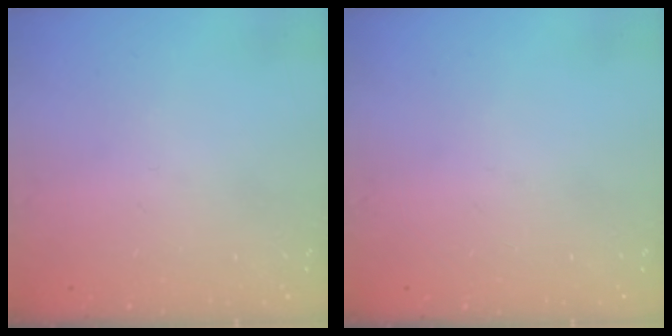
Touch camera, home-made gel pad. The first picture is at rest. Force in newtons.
{"total": 0.0}